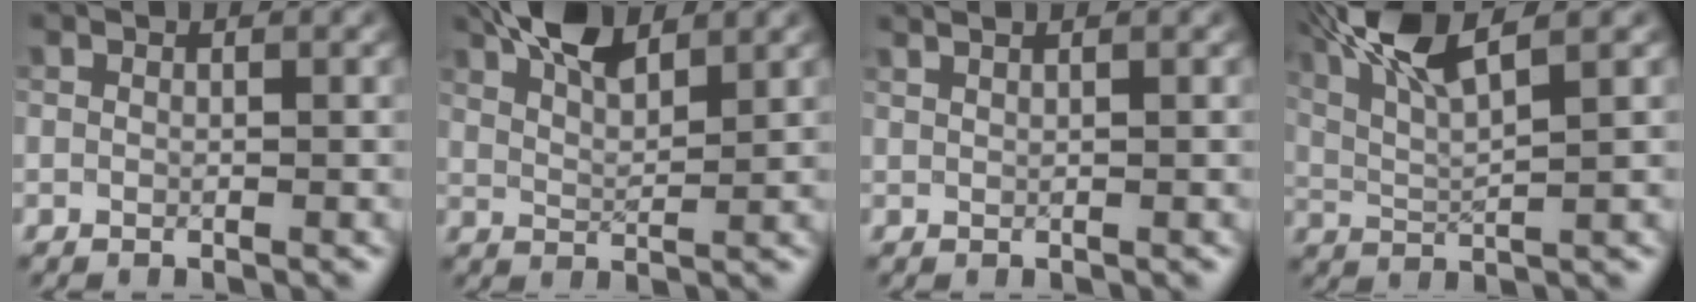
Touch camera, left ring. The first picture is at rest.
{"total": 5.9, "force": [4.1, 2.0, 3.7], "torque": [-0.070, 0.012, 0.069]}
{"total": 0.8, "force": [0.6, -0.1, 0.5], "torque": [-0.013, -0.003, 0.009]}
{"total": 6.9, "force": [4.3, 1.4, 5.2], "torque": [-0.103, 0.016, 0.083]}